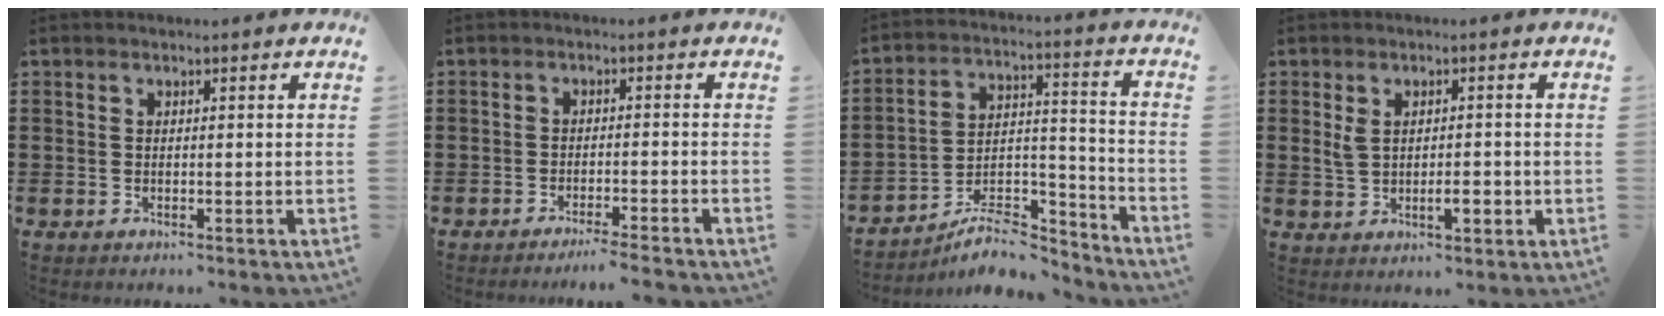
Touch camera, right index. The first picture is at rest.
{"total": 2.6, "force": [-2.4, -0.5, 0.8], "torque": [-0.014, -0.003, -0.048]}
{"total": 8.3, "force": [-7.3, 2.6, 3.0], "torque": [-0.044, 0.026, -0.137]}
{"total": 4.6, "force": [-0.3, 2.3, 4.0], "torque": [-0.066, 0.004, -0.005]}